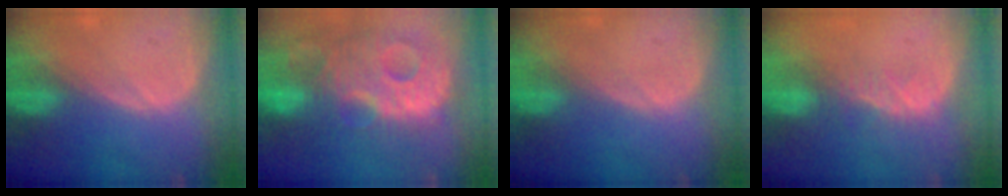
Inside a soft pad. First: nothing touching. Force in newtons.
{"total": 13.8, "press": 11.9, "slide": 7.1}
{"total": 0.0}
{"total": 3.4, "press": 3.0, "slide": 1.6}